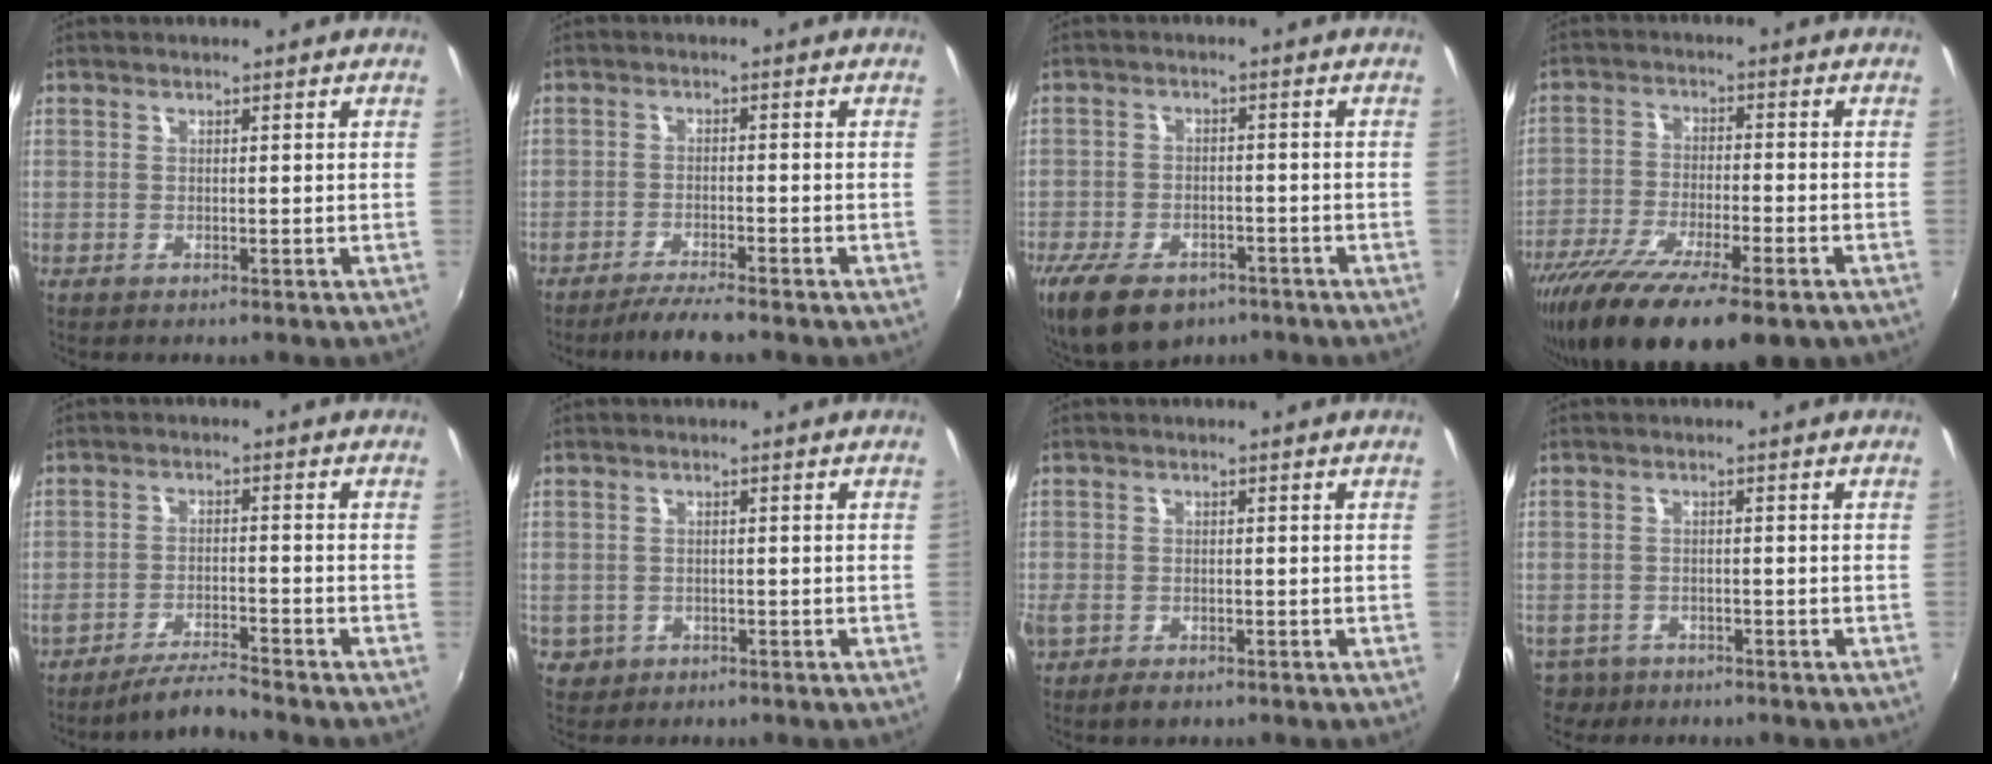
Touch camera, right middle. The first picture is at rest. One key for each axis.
{"total": 4.8, "fx": -4.2, "fy": 0.0, "fz": 2.3, "tx": -0.059, "ty": -0.007, "tz": -0.076}
{"total": 13.2, "fx": -8.6, "fy": 7.0, "fz": 7.0, "tx": -0.168, "ty": -0.028, "tz": -0.144}
{"total": 19.5, "fx": -13.7, "fy": 5.1, "fz": 12.9, "tx": -0.249, "ty": -0.065, "tz": -0.226}
{"total": 5.0, "fx": -4.8, "fy": -0.6, "fz": 1.4, "tx": -0.042, "ty": -0.003, "tz": -0.086}
{"total": 3.8, "fx": -1.1, "fy": 3.4, "fz": 1.3, "tx": -0.037, "ty": -0.002, "tz": -0.009}
{"total": 5.1, "fx": -2.7, "fy": 3.3, "fz": 2.9, "tx": -0.068, "ty": -0.015, "tz": -0.048}
{"total": 5.4, "fx": -3.4, "fy": 3.9, "fz": 1.6, "tx": -0.049, "ty": -0.010, "tz": -0.052}